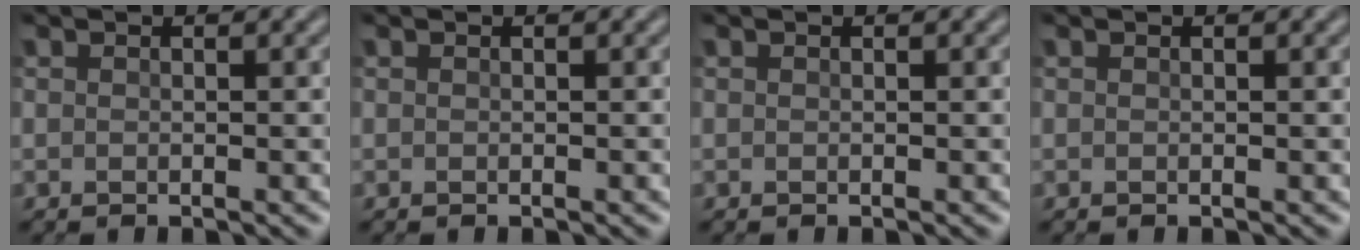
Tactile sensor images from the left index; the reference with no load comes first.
{"total": 0.0}
{"total": 0.0}
{"total": 0.0}